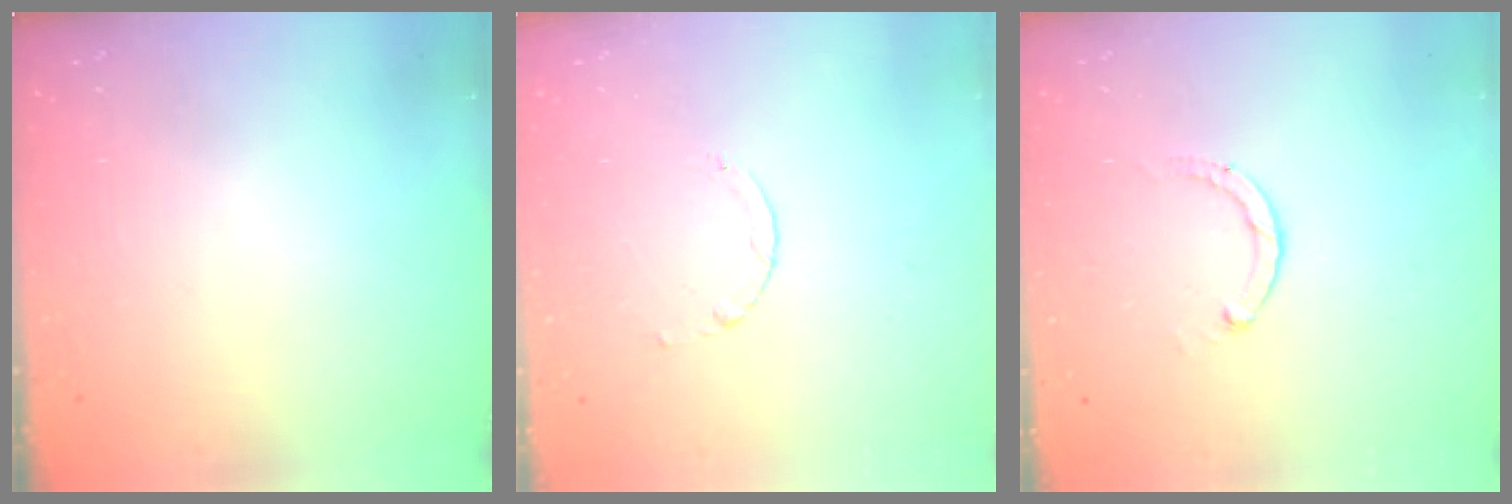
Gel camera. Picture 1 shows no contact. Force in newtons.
{"total": 2.3, "press": 2.3, "slide": 0.3}
{"total": 1.8, "press": 1.7, "slide": 0.5}